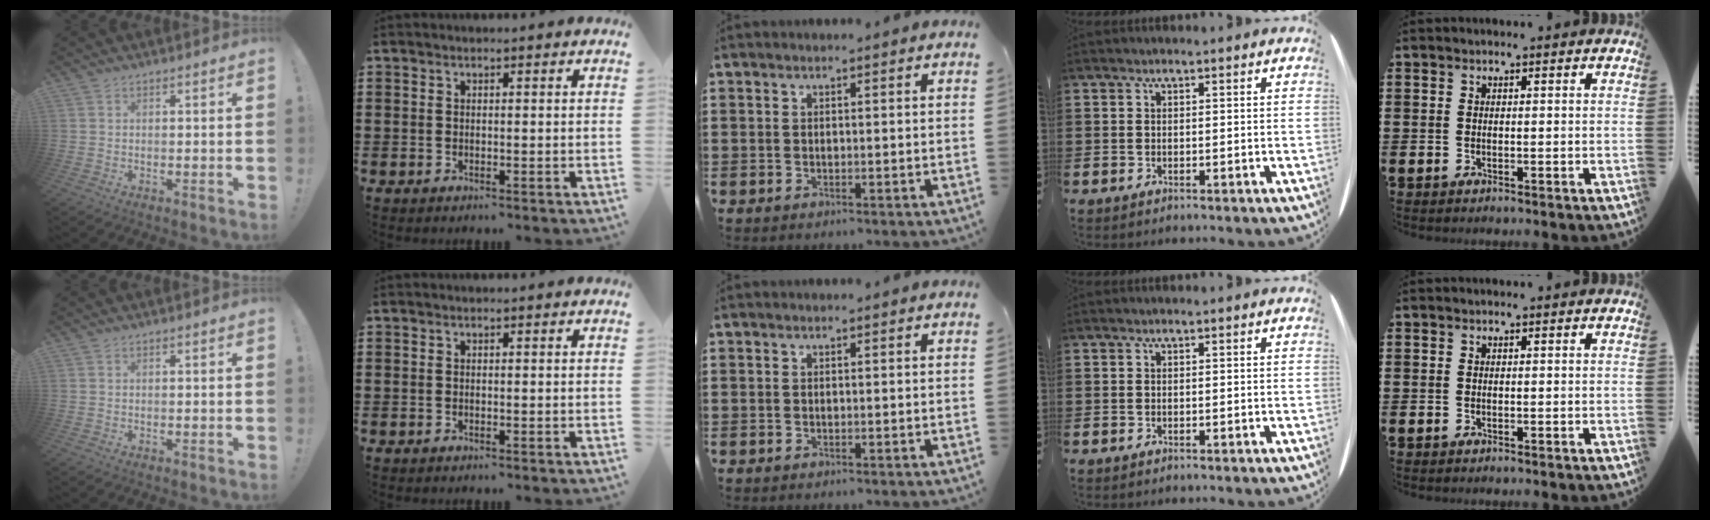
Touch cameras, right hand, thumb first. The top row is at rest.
{}